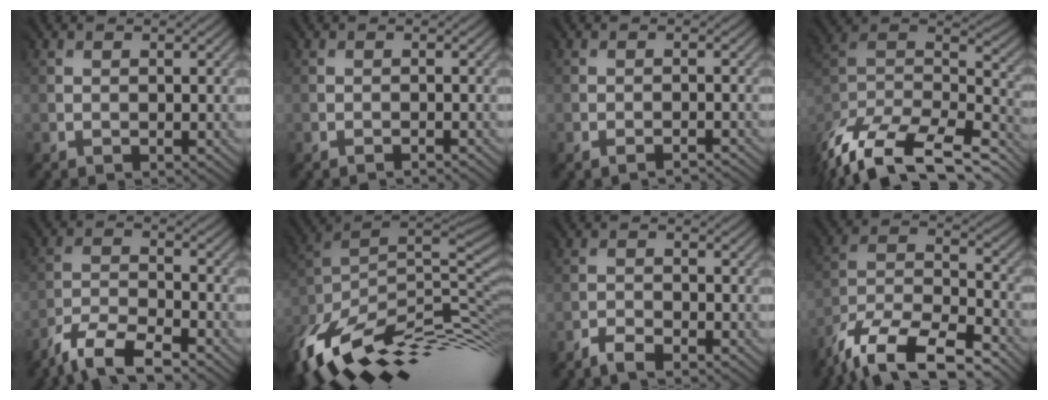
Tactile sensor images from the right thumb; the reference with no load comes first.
{"total": 1.6, "force": [-0.8, -1.1, -0.8], "torque": [0.010, 0.003, -0.017]}
{"total": 1.9, "force": [-1.4, -1.0, -0.7], "torque": [0.008, 0.002, -0.029]}
{"total": 14.5, "force": [-12.5, 5.1, 5.3], "torque": [-0.144, -0.011, -0.186]}
{"total": 6.0, "force": [-5.6, 0.8, 2.1], "torque": [-0.051, -0.008, -0.114]}
{"total": 12.2, "force": [-4.6, 4.6, 10.4], "torque": [-0.232, -0.001, -0.084]}
{"total": 2.3, "force": [-2.2, -0.2, 0.2], "torque": [-0.010, -0.001, -0.045]}
{"total": 13.1, "force": [-11.3, 3.5, 5.6], "torque": [-0.122, -0.027, -0.208]}